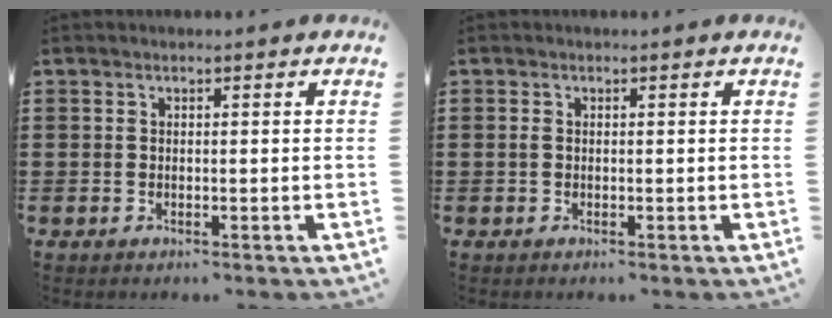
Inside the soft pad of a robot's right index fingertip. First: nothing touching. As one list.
[{"total": 0.6, "force": [-0.1, 0.3, 0.5], "torque": [-0.020, -0.004, -0.004]}]